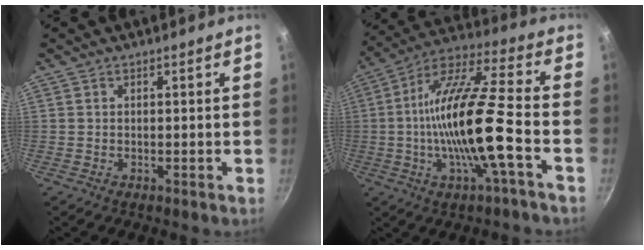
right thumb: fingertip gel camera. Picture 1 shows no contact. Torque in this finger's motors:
{"motor_torque": [2.82, 2.19, 2.31, -0.45, 0.62]}